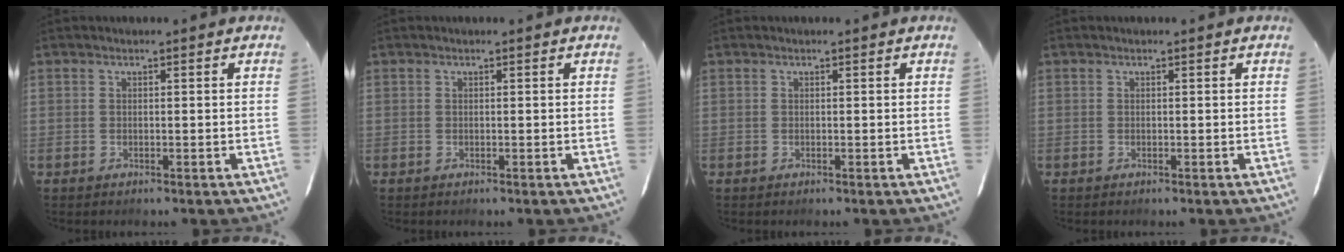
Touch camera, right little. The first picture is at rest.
{"total": 0.0}
{"total": 0.0}
{"total": 0.0}